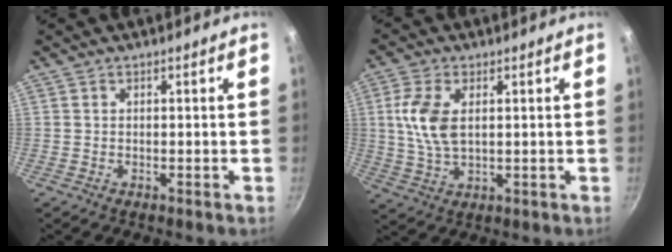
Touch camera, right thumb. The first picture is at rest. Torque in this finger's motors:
{"motor_torque": [-0.03, 0.33, 1.08, -0.11, 0.04]}